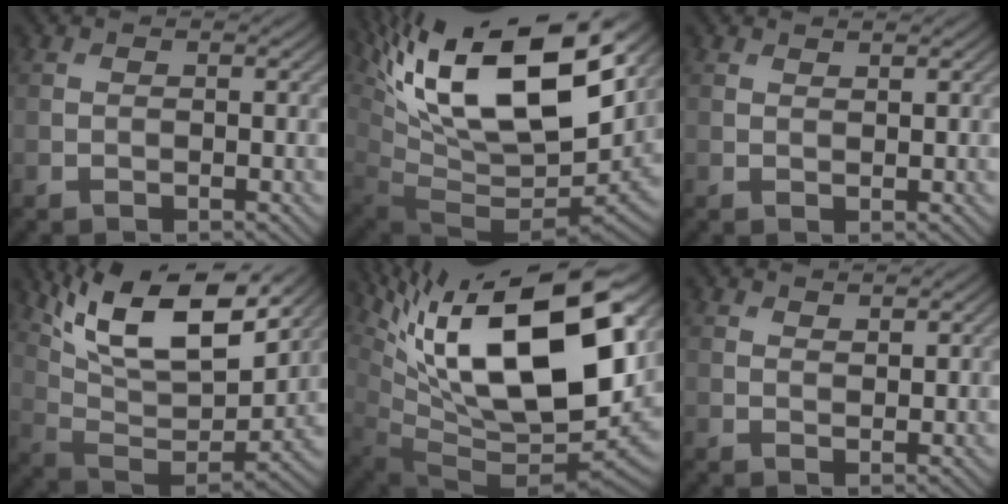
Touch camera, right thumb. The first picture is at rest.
{"total": 19.5, "force": [9.0, 8.0, 15.4], "torque": [-0.289, 0.025, 0.158]}
{"total": 0.7, "force": [0.7, 0.1, 0.2], "torque": [-0.005, -0.001, 0.014]}
{"total": 16.3, "force": [9.8, 6.0, 11.5], "torque": [-0.238, 0.010, 0.171]}
{"total": 20.0, "force": [7.6, 8.5, 16.5], "torque": [-0.287, 0.015, 0.145]}
{"total": 1.3, "force": [1.2, 0.4, 0.5], "torque": [-0.013, -0.003, 0.025]}